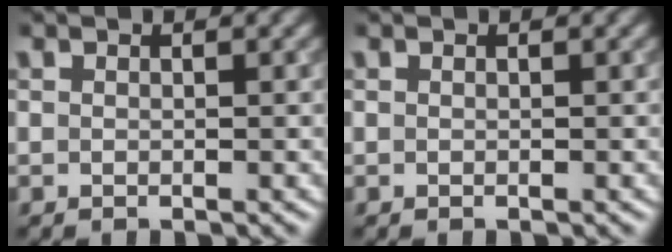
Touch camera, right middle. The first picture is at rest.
{"total": 0.0}